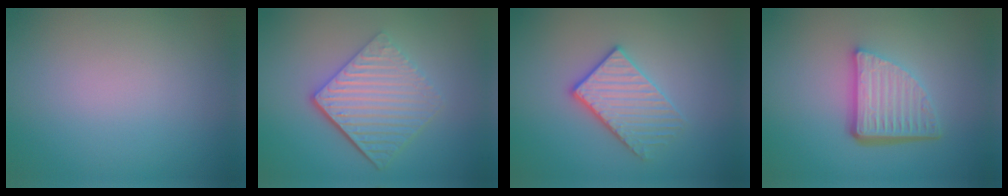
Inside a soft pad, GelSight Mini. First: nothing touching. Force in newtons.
{"total": 5.8, "press": 4.0, "slide": 4.2}
{"total": 3.3, "press": 3.1, "slide": 1.1}
{"total": 5.7, "press": 3.8, "slide": 4.2}